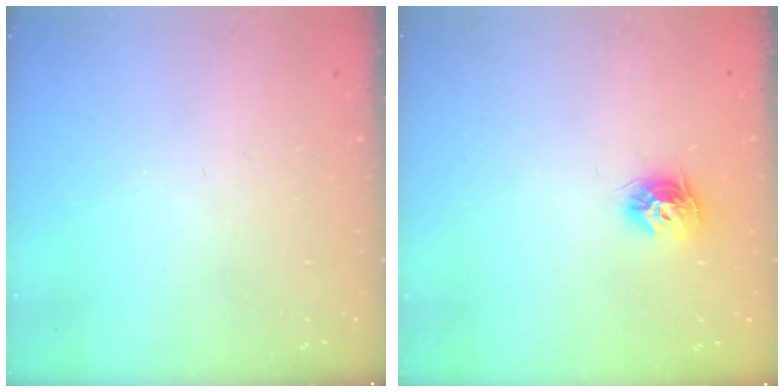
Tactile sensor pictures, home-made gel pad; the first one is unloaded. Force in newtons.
{"total": 8.7, "press": 8.7, "slide": 0.3}